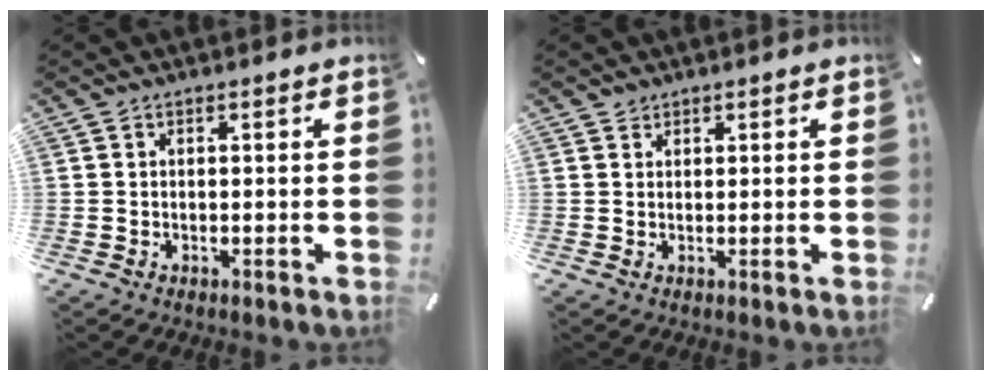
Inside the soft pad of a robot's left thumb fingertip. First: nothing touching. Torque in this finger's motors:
{"motor_torque": [-0.18, -0.09, -0.05, -0.09, 0.00]}